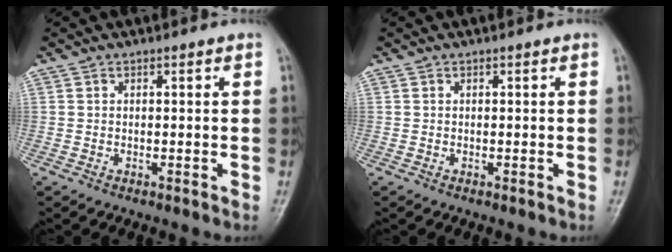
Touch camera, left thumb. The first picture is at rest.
{"total": 0.0}